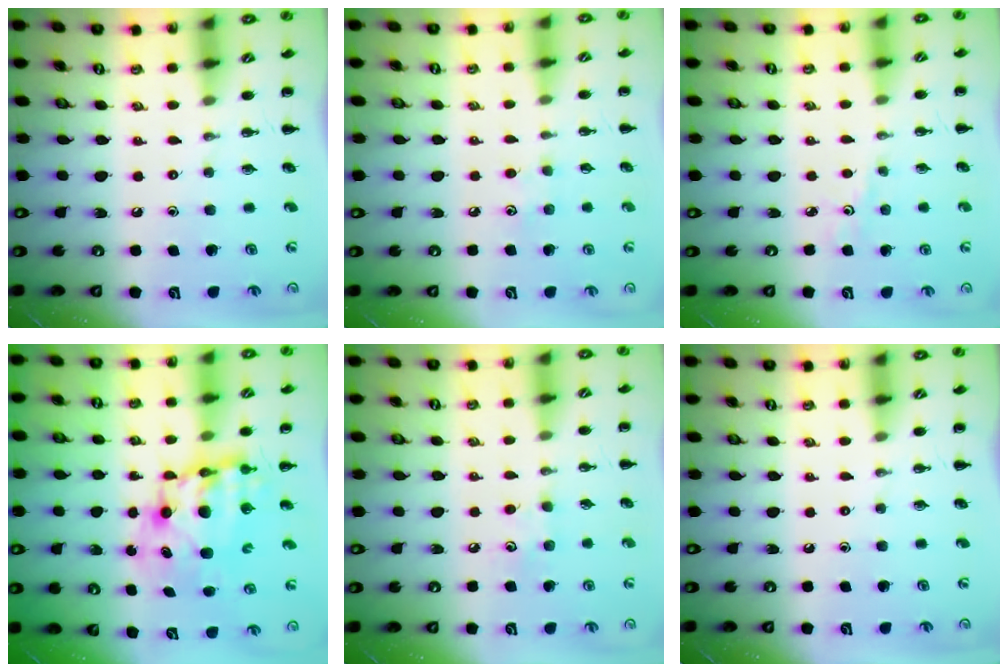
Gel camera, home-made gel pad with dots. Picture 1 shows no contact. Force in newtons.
{"total": 4.5, "press": 4.4, "slide": 1.1}
{"total": 2.2, "press": 2.1, "slide": 0.7}
{"total": 9.8, "press": 9.5, "slide": 2.6}
{"total": 6.8, "press": 6.6, "slide": 1.7}
{"total": 0.0}